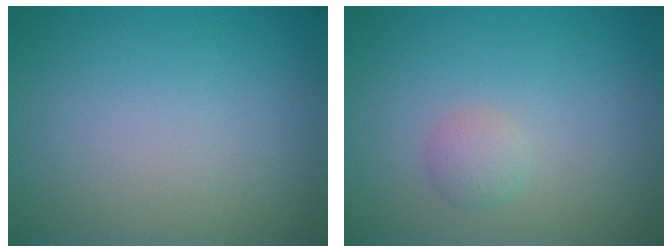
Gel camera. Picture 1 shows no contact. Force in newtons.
{"total": 1.3, "press": 1.3, "slide": 0.0}